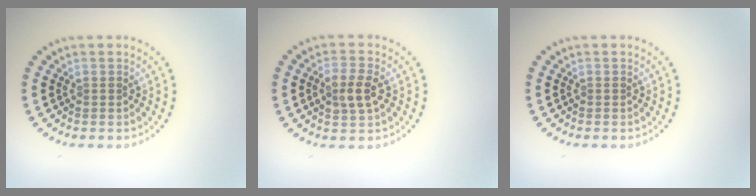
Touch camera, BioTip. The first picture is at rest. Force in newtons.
{"total": 2.7, "press": 2.7, "slide": 0.4}
{"total": 0.0}